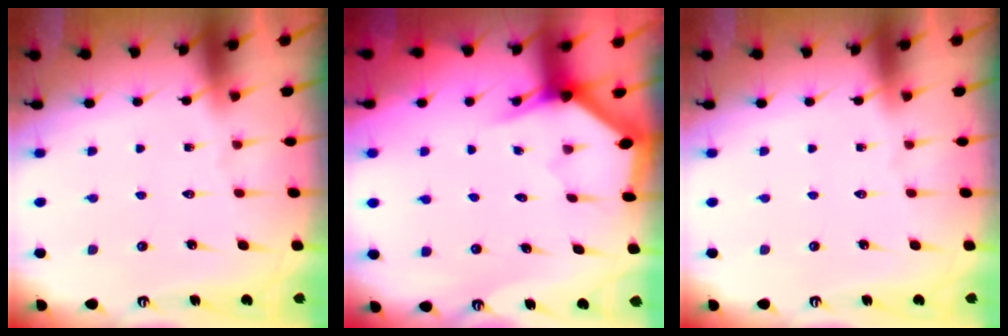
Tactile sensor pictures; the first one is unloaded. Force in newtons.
{"total": 3.0, "press": 3.0, "slide": 0.1}
{"total": 0.0}